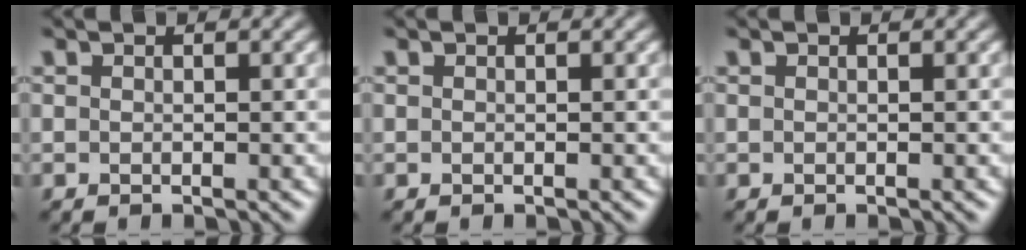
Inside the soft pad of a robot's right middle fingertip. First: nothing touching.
{"total": 0.0}
{"total": 0.0}